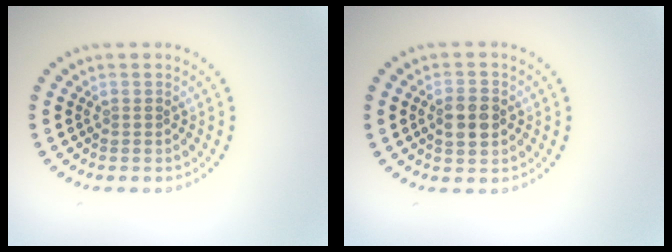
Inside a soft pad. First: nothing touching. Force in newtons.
{"total": 3.0, "press": 3.0, "slide": 0.2}